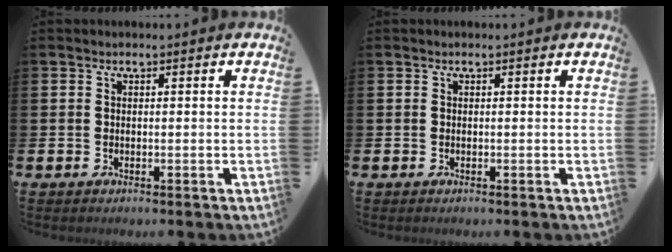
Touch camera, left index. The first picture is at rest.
{"total": 0.0}